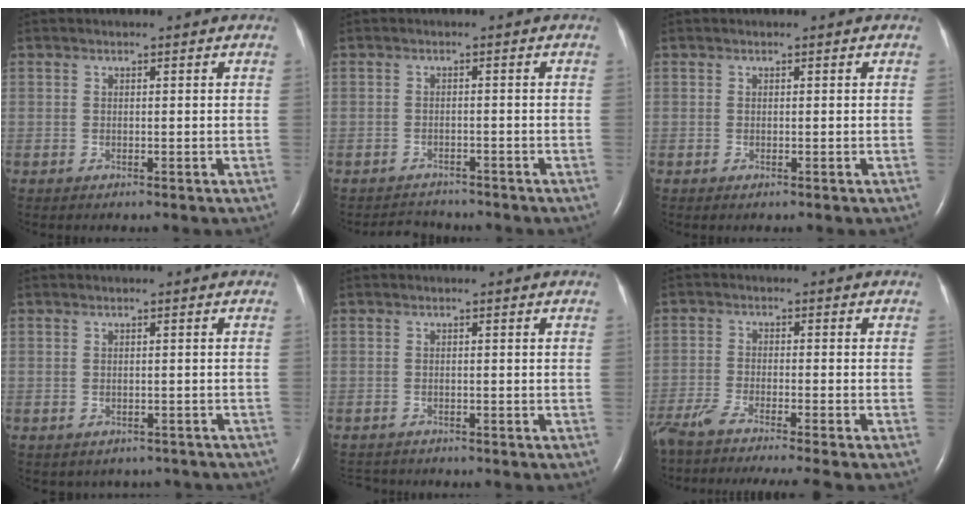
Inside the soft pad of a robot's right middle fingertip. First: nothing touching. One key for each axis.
{"total": 3.3, "fx": -3.2, "fy": 0.7, "fz": -0.4, "tx": -0.001, "ty": -0.005, "tz": -0.049}
{"total": 0.0}
{"total": 5.9, "fx": -4.8, "fy": 3.1, "fz": 1.2, "tx": -0.012, "ty": 0.012, "tz": -0.046}
{"total": 2.3, "fx": -2.2, "fy": 0.7, "fz": -0.1, "tx": -0.001, "ty": -0.009, "tz": -0.035}
{"total": 12.2, "fx": -10.6, "fy": -1.0, "fz": 5.8, "tx": -0.076, "ty": -0.031, "tz": -0.168}